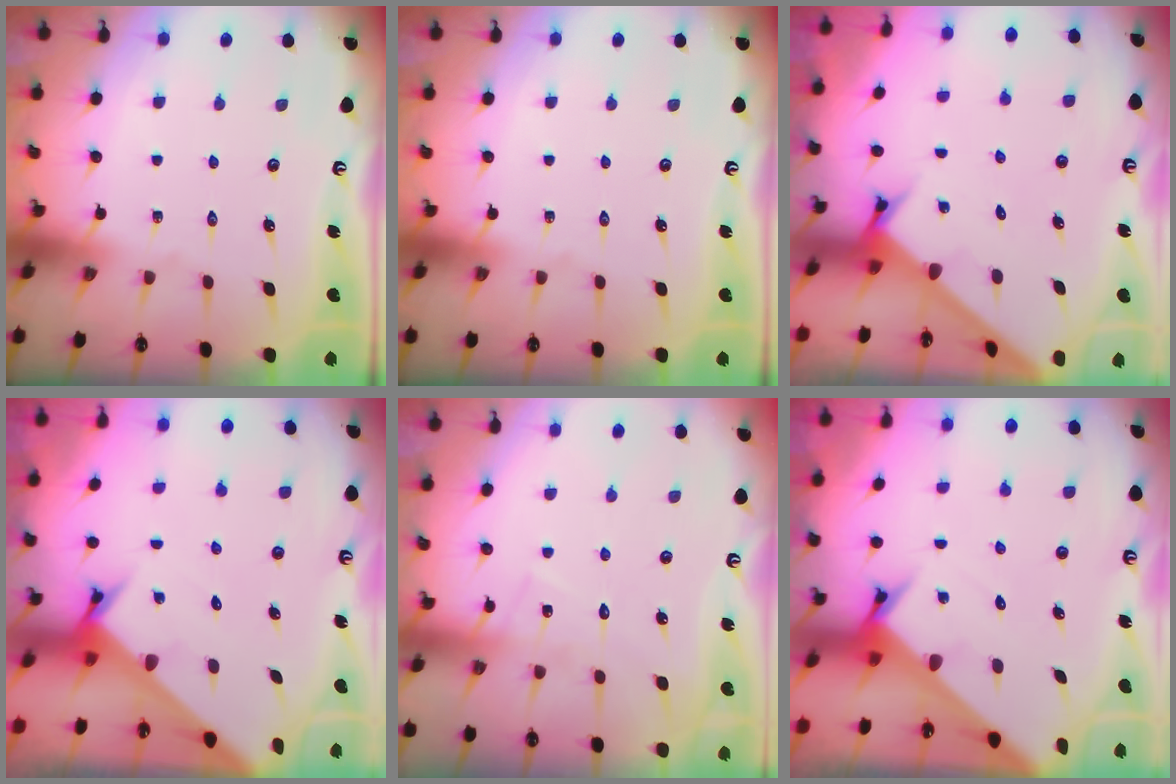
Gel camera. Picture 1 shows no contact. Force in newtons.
{"total": 0.0}
{"total": 2.9, "press": 2.9, "slide": 0.2}
{"total": 2.8, "press": 2.8, "slide": 0.2}
{"total": 7.6, "press": 7.6, "slide": 0.4}
{"total": 3.4, "press": 3.4, "slide": 0.1}